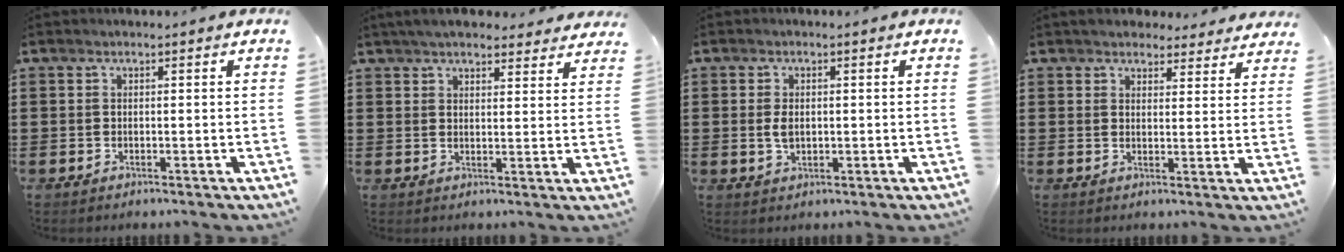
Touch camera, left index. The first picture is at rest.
{"total": 4.9, "force": [4.6, 0.9, 1.6], "torque": [-0.043, -0.009, 0.085]}
{"total": 2.7, "force": [0.1, 1.5, 2.2], "torque": [-0.053, 0.002, -0.001]}
{"total": 3.7, "force": [3.6, 0.8, 0.5], "torque": [-0.011, -0.013, 0.067]}